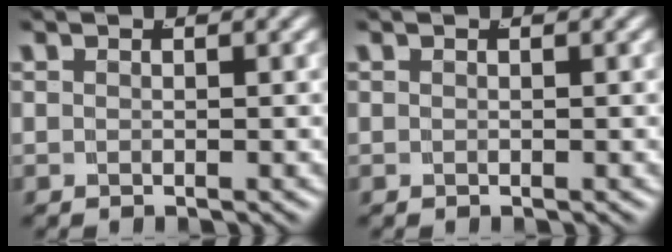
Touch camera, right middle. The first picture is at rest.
{"total": 0.0}